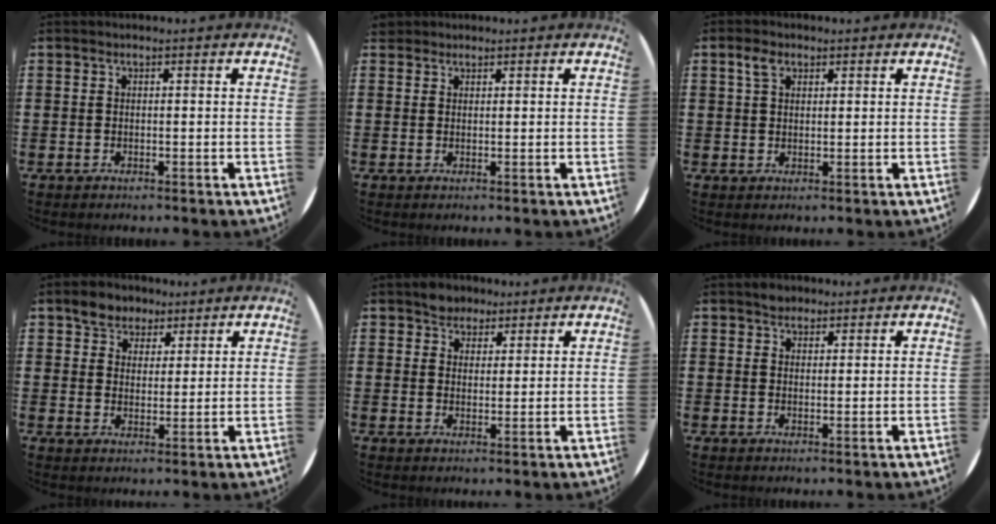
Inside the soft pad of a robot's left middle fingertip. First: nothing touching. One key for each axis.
{"total": 1.1, "fx": 1.0, "fy": 0.4, "fz": 0.0, "tx": 0.000, "ty": 0.004, "tz": 0.019}
{"total": 2.6, "fx": 1.6, "fy": 1.6, "fz": 1.2, "tx": -0.019, "ty": 0.003, "tz": 0.028}
{"total": 4.3, "fx": 3.3, "fy": 2.7, "fz": 0.0, "tx": -0.007, "ty": 0.006, "tz": 0.063}
{"total": 3.3, "fx": 2.8, "fy": 1.8, "fz": 0.0, "tx": 0.001, "ty": 0.005, "tz": 0.054}
{"total": 1.9, "fx": 1.7, "fy": 0.9, "fz": 0.0, "tx": 0.007, "ty": 0.000, "tz": 0.031}